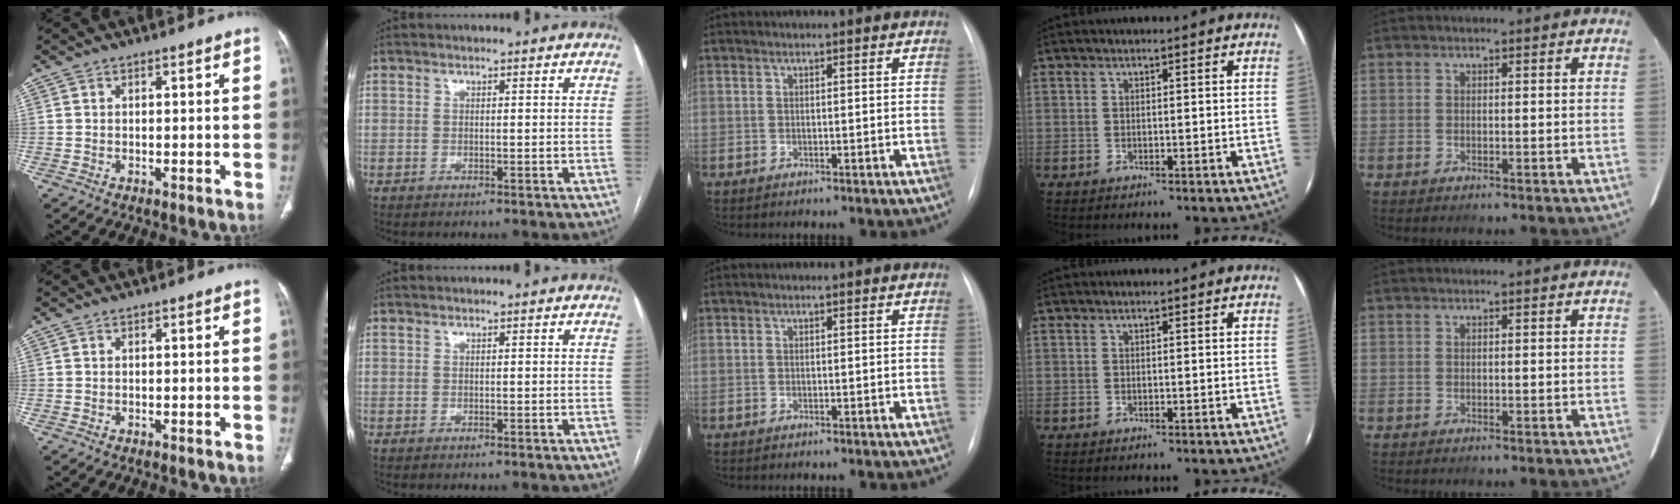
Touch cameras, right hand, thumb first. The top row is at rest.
{}